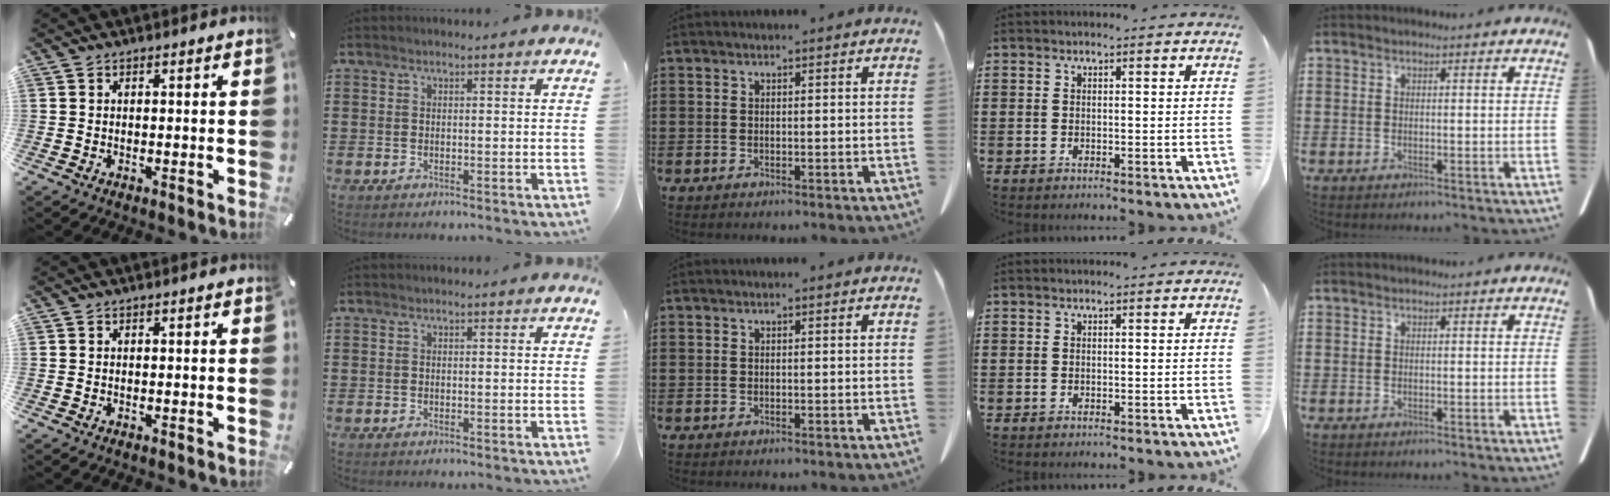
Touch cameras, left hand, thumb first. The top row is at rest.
{}